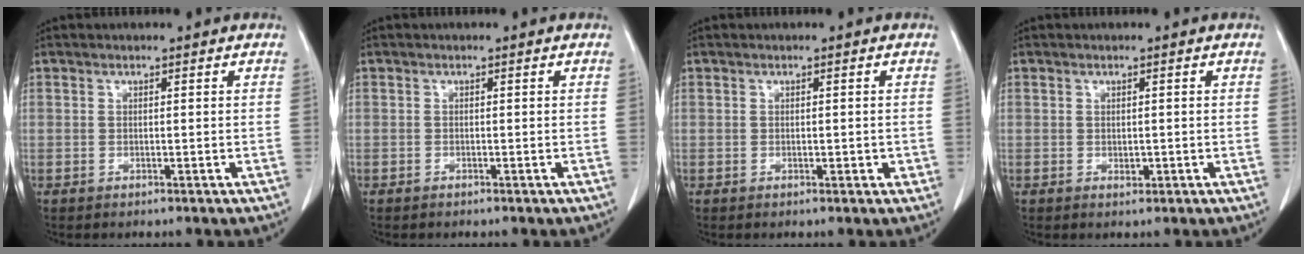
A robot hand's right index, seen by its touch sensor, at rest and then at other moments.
{"total": 0.0}
{"total": 1.4, "force": [-0.2, 0.6, 1.2], "torque": [-0.017, 0.000, 0.000]}
{"total": 0.9, "force": [-0.2, 0.6, 0.7], "torque": [-0.007, 0.000, -0.001]}